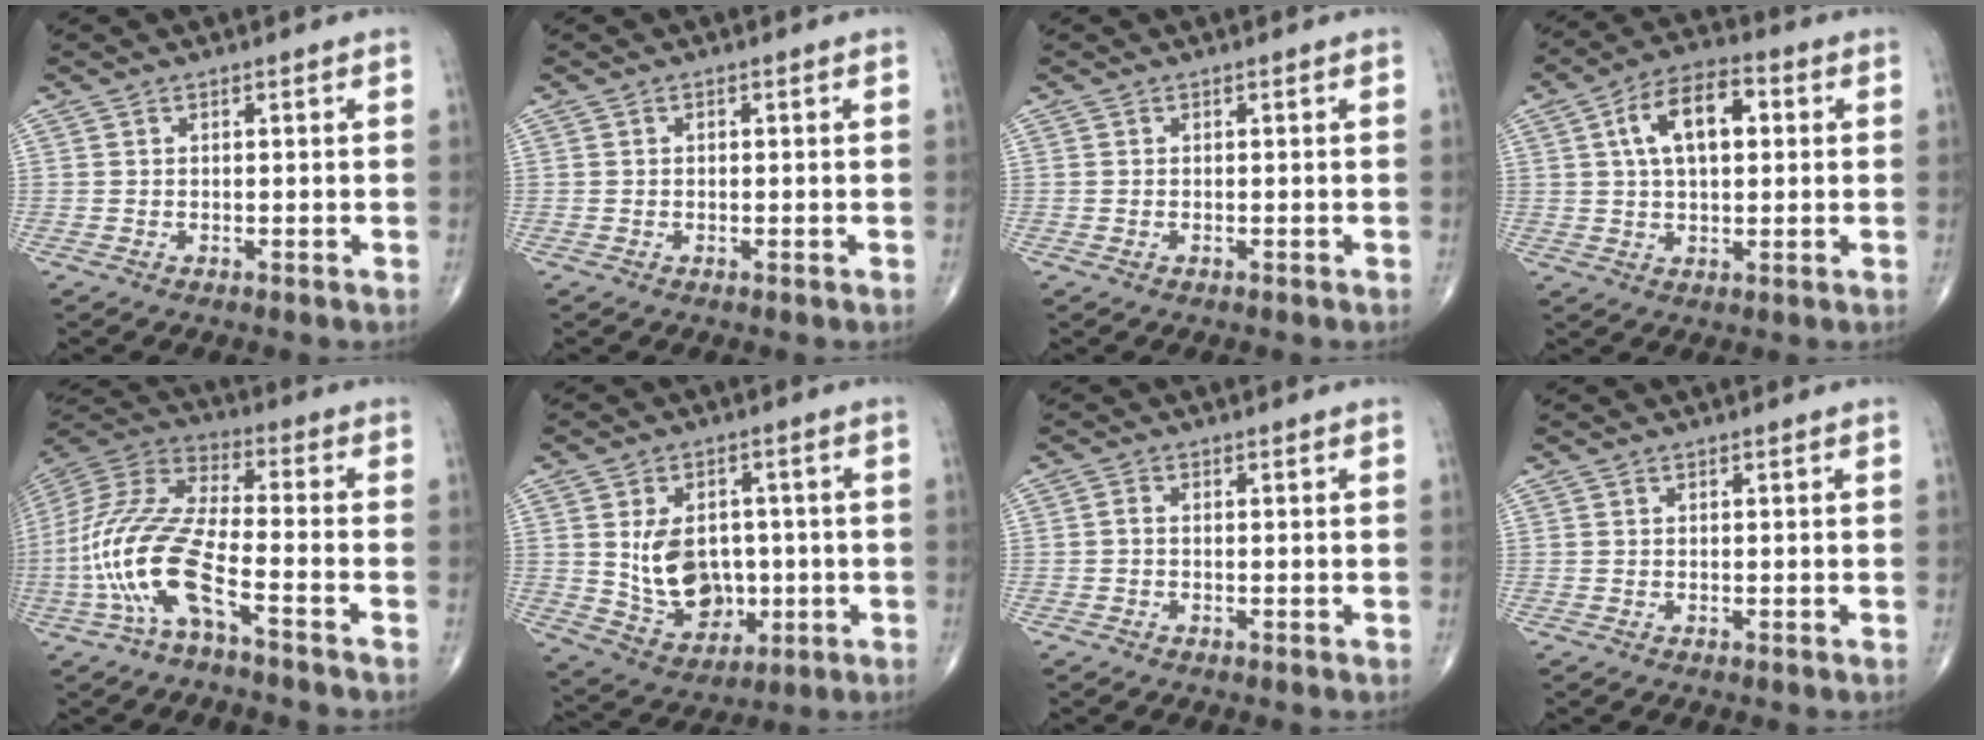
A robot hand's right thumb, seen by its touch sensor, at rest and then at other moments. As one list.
[{"total": 0.0}, {"total": 0.0}, {"total": 11.6, "force": [2.6, 6.1, 9.4], "torque": [-0.152, 0.019, 0.037]}, {"total": 17.0, "force": [-6.6, 5.0, 14.8], "torque": [-0.343, 0.045, -0.129]}, {"total": 12.2, "force": [0.0, 9.0, 8.4], "torque": [-0.104, -0.004, 0.019]}, {"total": 0.8, "force": [-0.3, 0.5, 0.7], "torque": [-0.011, 0.001, -0.008]}, {"total": 0.0}]